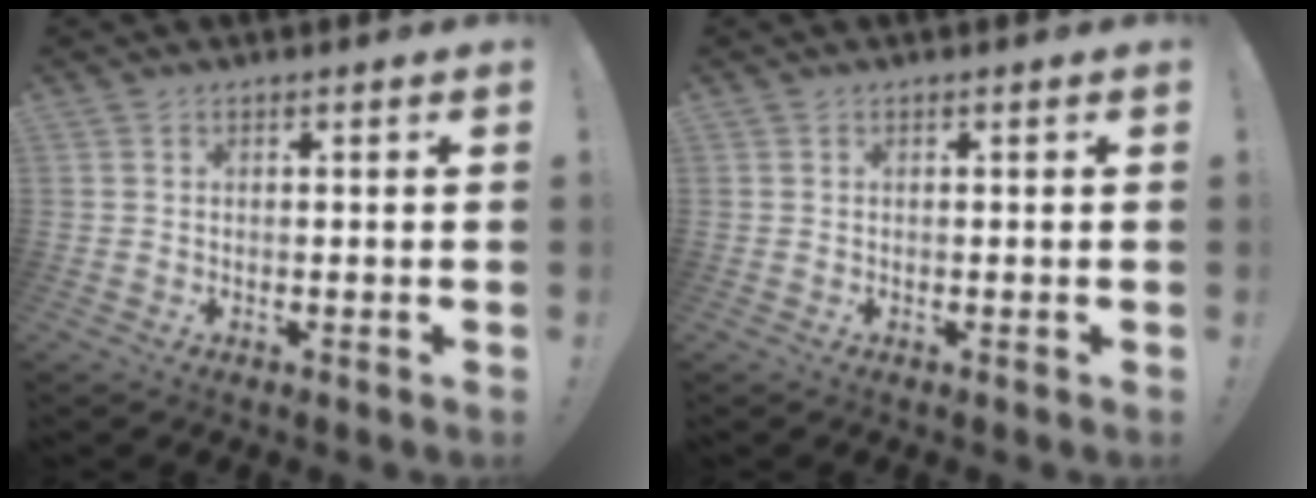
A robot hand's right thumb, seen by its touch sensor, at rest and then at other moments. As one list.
[{"total": 0.0}]